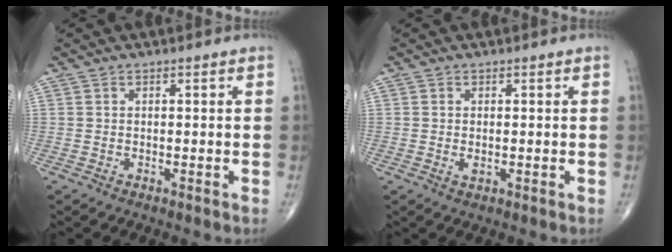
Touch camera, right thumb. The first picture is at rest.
{"total": 1.4, "force": [-0.1, 0.7, 1.2], "torque": [-0.023, -0.004, -0.001]}